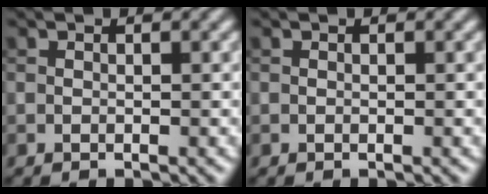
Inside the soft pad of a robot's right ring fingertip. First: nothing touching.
{"total": 0.0}